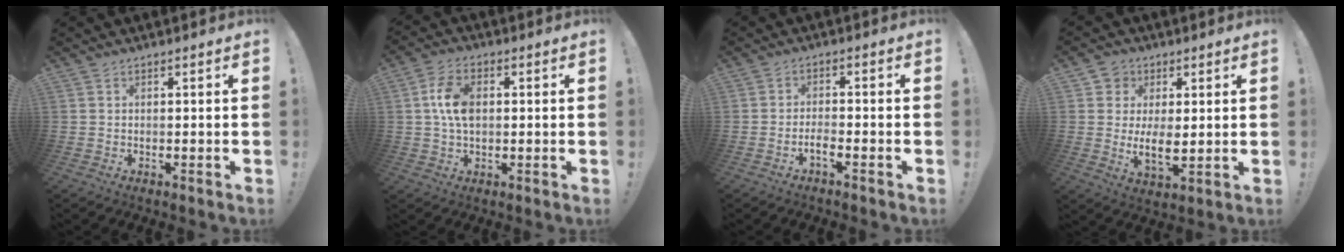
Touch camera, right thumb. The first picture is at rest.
{"total": 8.9, "force": [1.0, 5.7, 6.8], "torque": [-0.124, 0.007, 0.019]}
{"total": 2.9, "force": [-1.7, 0.2, 2.4], "torque": [-0.039, -0.005, -0.029]}
{"total": 7.3, "force": [1.1, 5.2, 5.0], "torque": [-0.072, -0.015, 0.023]}